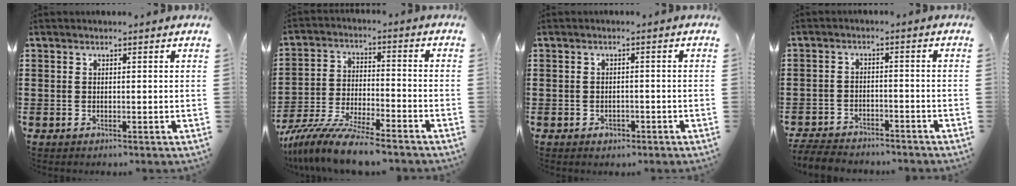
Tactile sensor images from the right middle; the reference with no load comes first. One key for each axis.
{"total": 9.4, "fx": -8.6, "fy": 0.3, "fz": 3.9, "tx": -0.081, "ty": 0.007, "tz": -0.168}
{"total": 1.1, "fx": -0.7, "fy": 0.7, "fz": 0.4, "tx": -0.011, "ty": -0.002, "tz": -0.014}
{"total": 4.3, "fx": -4.2, "fy": 0.7, "fz": 0.5, "tx": -0.015, "ty": 0.004, "tz": -0.088}